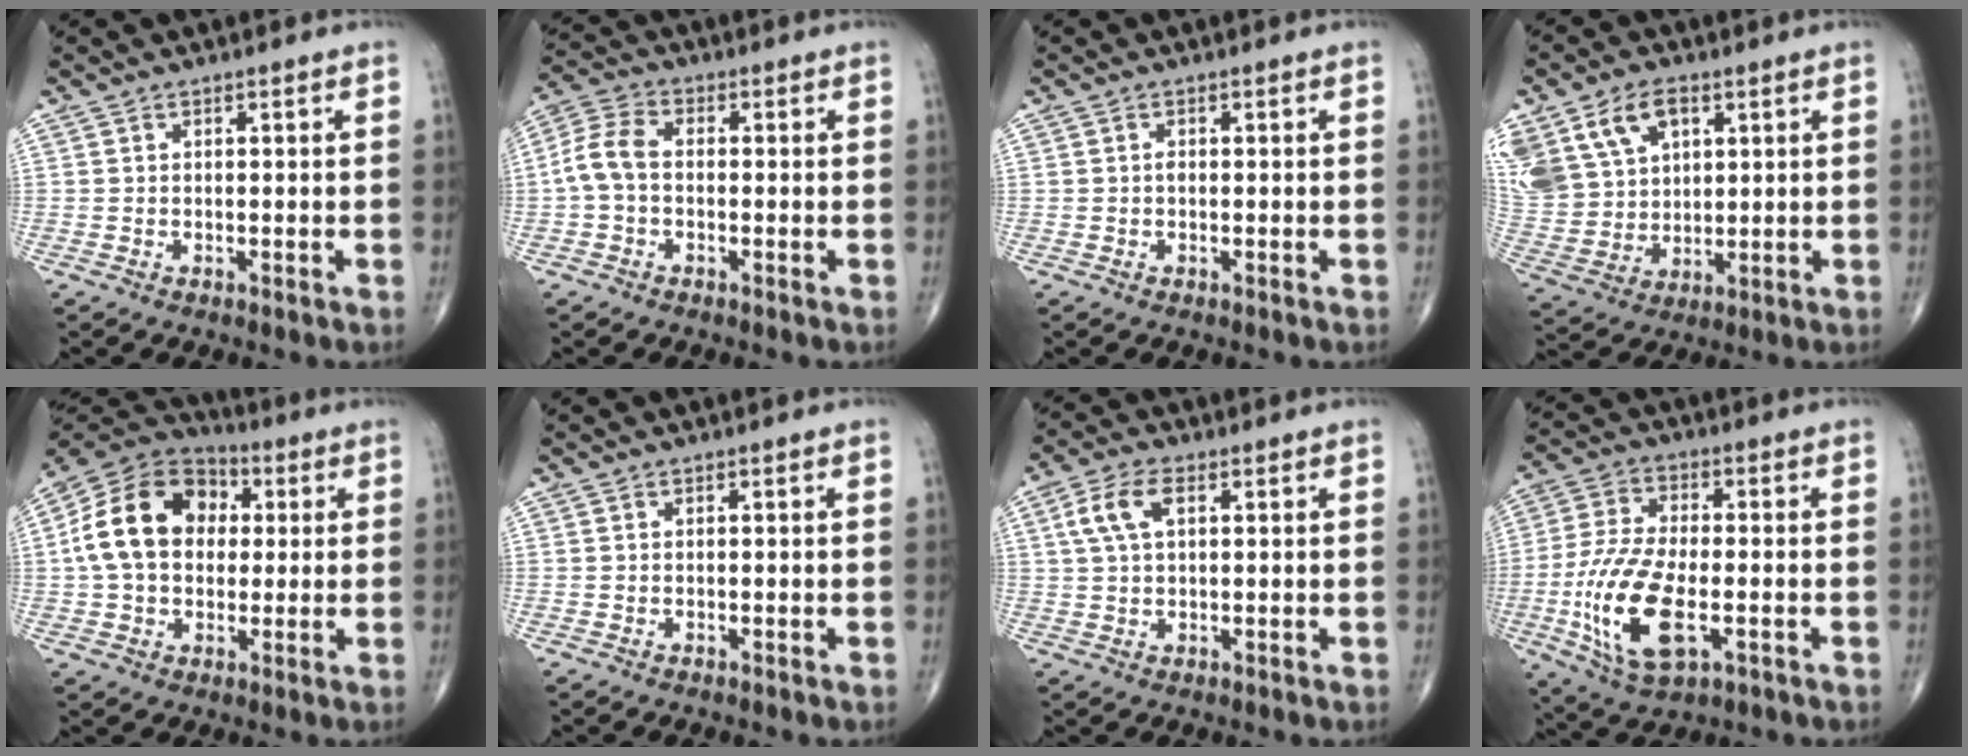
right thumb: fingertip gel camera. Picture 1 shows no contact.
{"total": 6.6, "force": [-0.6, 4.3, 4.9], "torque": [-0.101, 0.021, -0.023]}
{"total": 0.7, "force": [0.0, 0.4, 0.6], "torque": [-0.010, 0.001, -0.001]}
{"total": 18.1, "force": [7.9, 12.8, 10.1], "torque": [-0.222, 0.008, 0.166]}
{"total": 17.3, "force": [2.2, 12.7, 11.5], "torque": [-0.189, 0.027, 0.029]}
{"total": 0.0}
{"total": 6.5, "force": [2.0, 3.4, 5.1], "torque": [-0.113, 0.012, 0.040]}
{"total": 16.2, "force": [-4.0, 7.4, 13.8], "torque": [-0.287, 0.003, -0.068]}